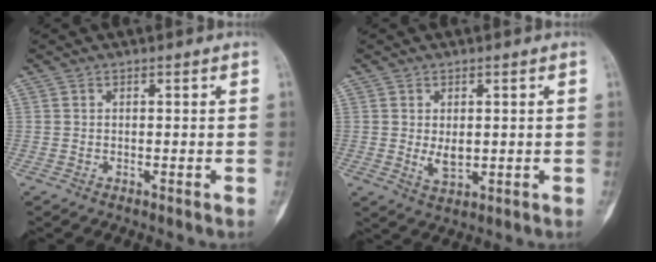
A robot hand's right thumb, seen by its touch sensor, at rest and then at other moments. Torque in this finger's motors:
{"motor_torque": [0.16, -0.20, 0.22, -0.32, 0.00]}